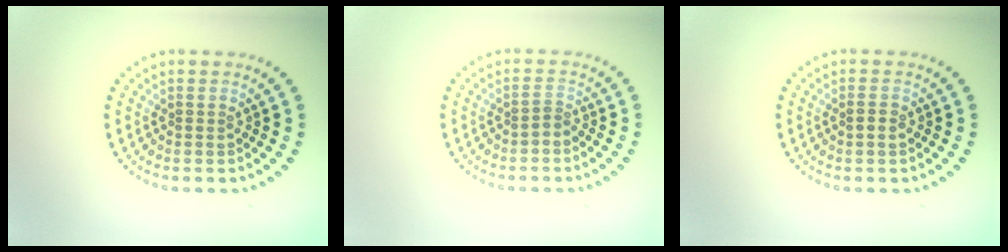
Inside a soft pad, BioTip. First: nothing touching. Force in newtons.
{"total": 0.8, "press": 0.4, "slide": 0.7}
{"total": 1.0, "press": 1.0, "slide": 0.2}